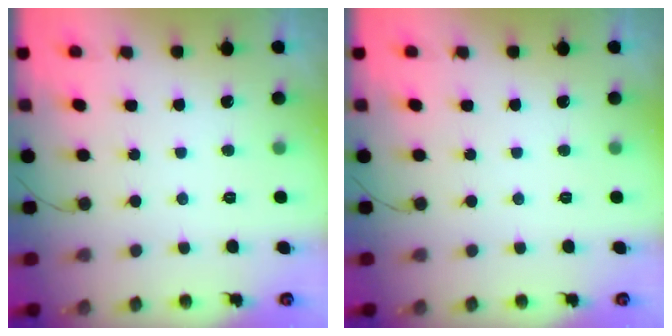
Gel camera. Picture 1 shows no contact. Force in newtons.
{"total": 0.0}